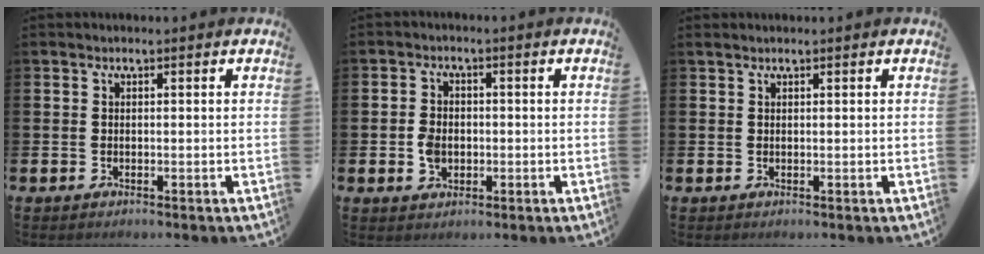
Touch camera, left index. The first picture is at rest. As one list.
[{"total": 3.2, "force": [-0.5, 2.6, 1.8], "torque": [-0.030, 0.006, -0.013]}, {"total": 0.5, "force": [0.5, 0.1, 0.1], "torque": [0.001, 0.001, 0.008]}]